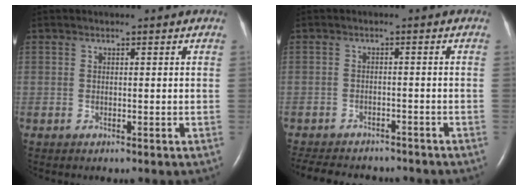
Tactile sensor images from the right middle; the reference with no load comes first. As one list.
[{"total": 11.5, "force": [-10.3, 3.6, 3.8], "torque": [-0.079, -0.003, -0.133]}]